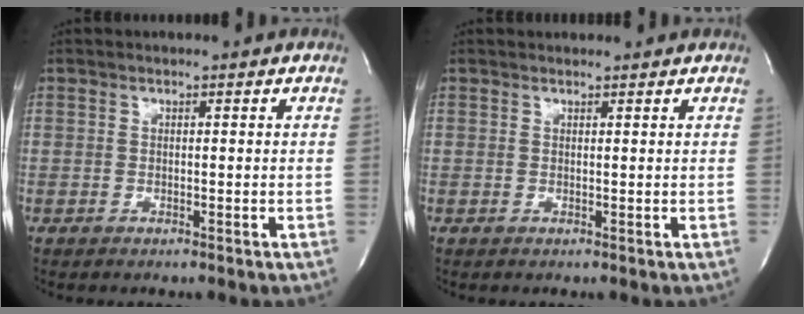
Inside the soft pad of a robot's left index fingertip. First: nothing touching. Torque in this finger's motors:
{"motor_torque": [0.53, -0.47, -0.02, 0.01]}